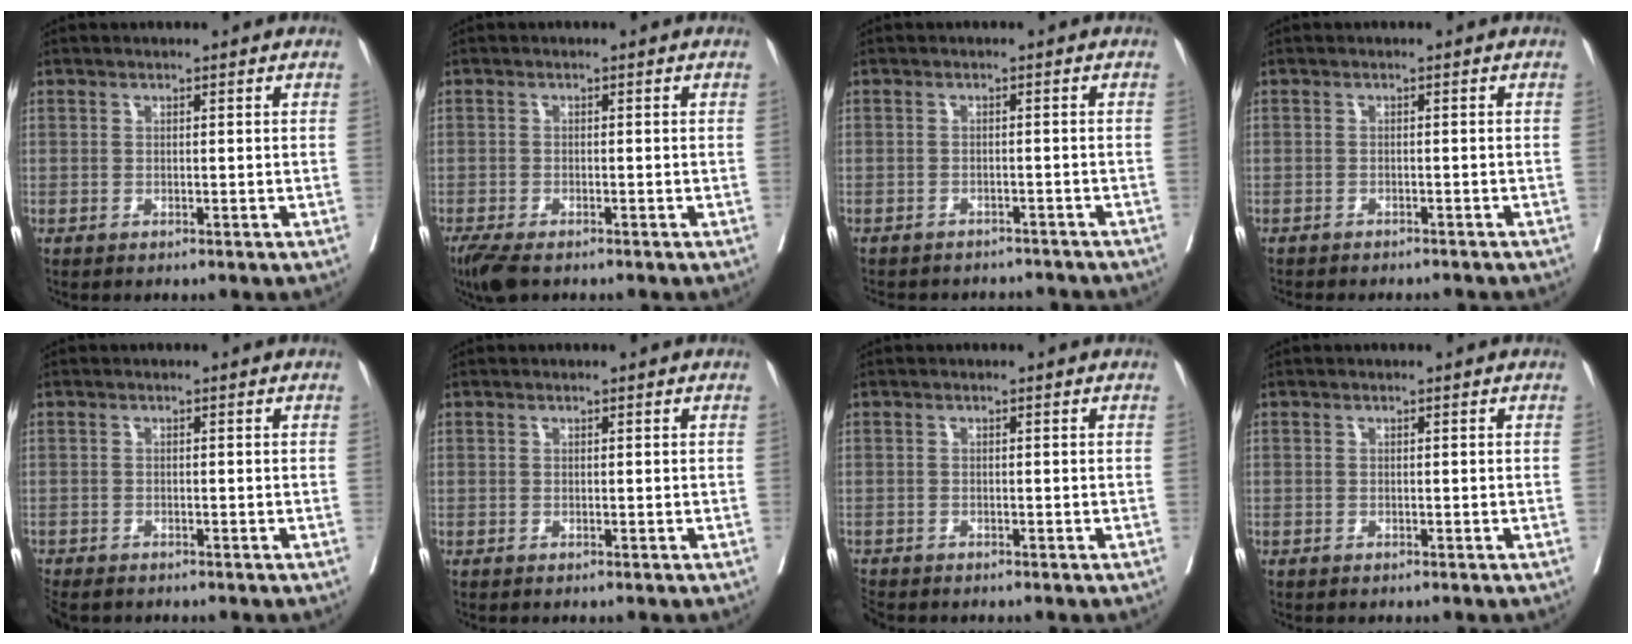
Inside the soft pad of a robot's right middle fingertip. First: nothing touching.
{"total": 5.0, "force": [-3.8, 1.5, 3.0], "torque": [-0.056, -0.015, -0.063]}
{"total": 9.6, "force": [-8.9, 3.0, 2.0], "torque": [-0.042, 0.004, -0.102]}
{"total": 6.1, "force": [-5.6, 1.7, 2.0], "torque": [-0.026, -0.006, -0.070]}
{"total": 5.4, "force": [-4.5, 1.9, 2.2], "torque": [-0.039, -0.009, -0.072]}
{"total": 0.0}
{"total": 2.4, "force": [-2.3, 0.6, 0.4], "torque": [-0.008, -0.009, -0.045]}
{"total": 0.0}